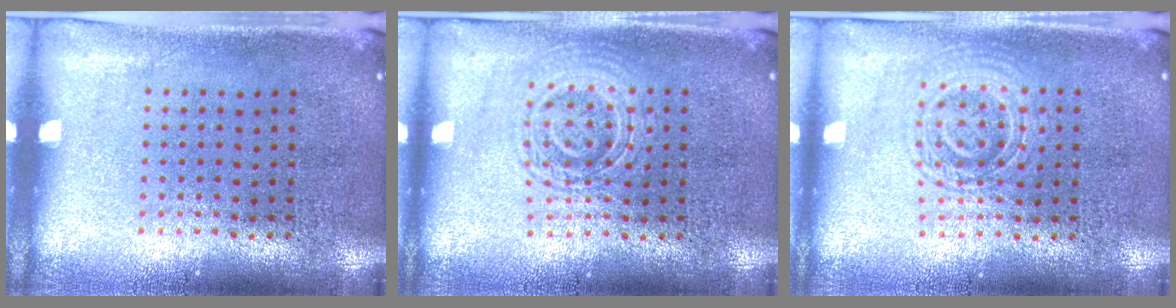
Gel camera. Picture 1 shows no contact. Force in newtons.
{"total": 2.7, "press": 2.6, "slide": 0.6}
{"total": 1.4, "press": 1.3, "slide": 0.3}